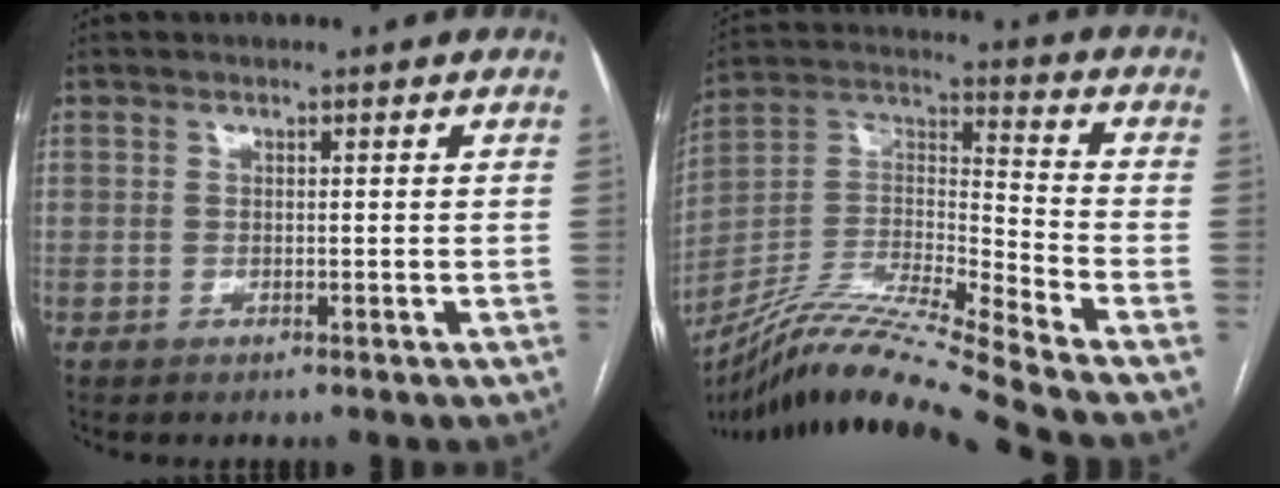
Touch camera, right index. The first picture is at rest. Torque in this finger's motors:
{"motor_torque": [-0.60, -1.26, 0.04, 0.06]}